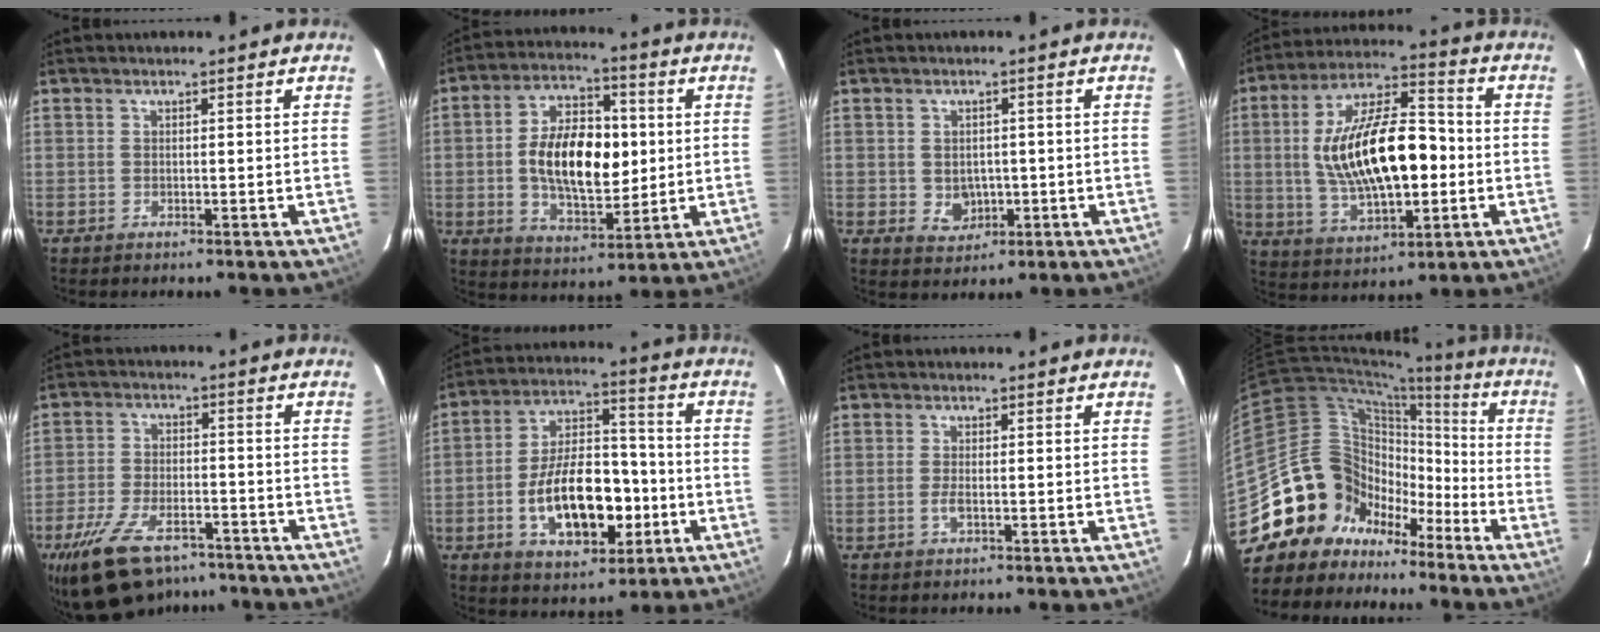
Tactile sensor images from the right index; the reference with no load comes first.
{"total": 15.6, "force": [0.4, 8.6, 13.0], "torque": [-0.231, 0.014, 0.015]}
{"total": 4.3, "force": [-0.5, 3.8, 2.0], "torque": [-0.038, 0.003, 0.005]}
{"total": 20.3, "force": [-0.8, 9.1, 18.2], "torque": [-0.336, 0.011, -0.003]}
{"total": 16.2, "force": [-11.6, 7.7, 8.2], "torque": [-0.185, -0.024, -0.189]}
{"total": 16.7, "force": [-4.6, 9.0, 13.3], "torque": [-0.250, 0.016, -0.062]}
{"total": 1.9, "force": [-0.6, 0.5, 1.7], "torque": [-0.037, -0.002, -0.011]}
{"total": 19.8, "force": [-12.1, 14.5, 6.1], "torque": [-0.136, 0.057, -0.203]}